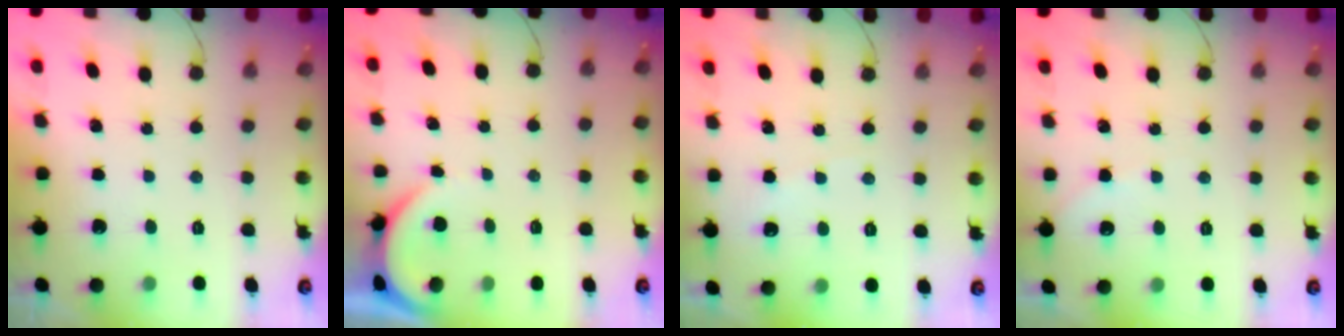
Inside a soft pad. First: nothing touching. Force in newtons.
{"total": 2.1, "press": 2.1, "slide": 0.3}
{"total": 1.8, "press": 1.7, "slide": 0.3}
{"total": 2.4, "press": 2.4, "slide": 0.5}